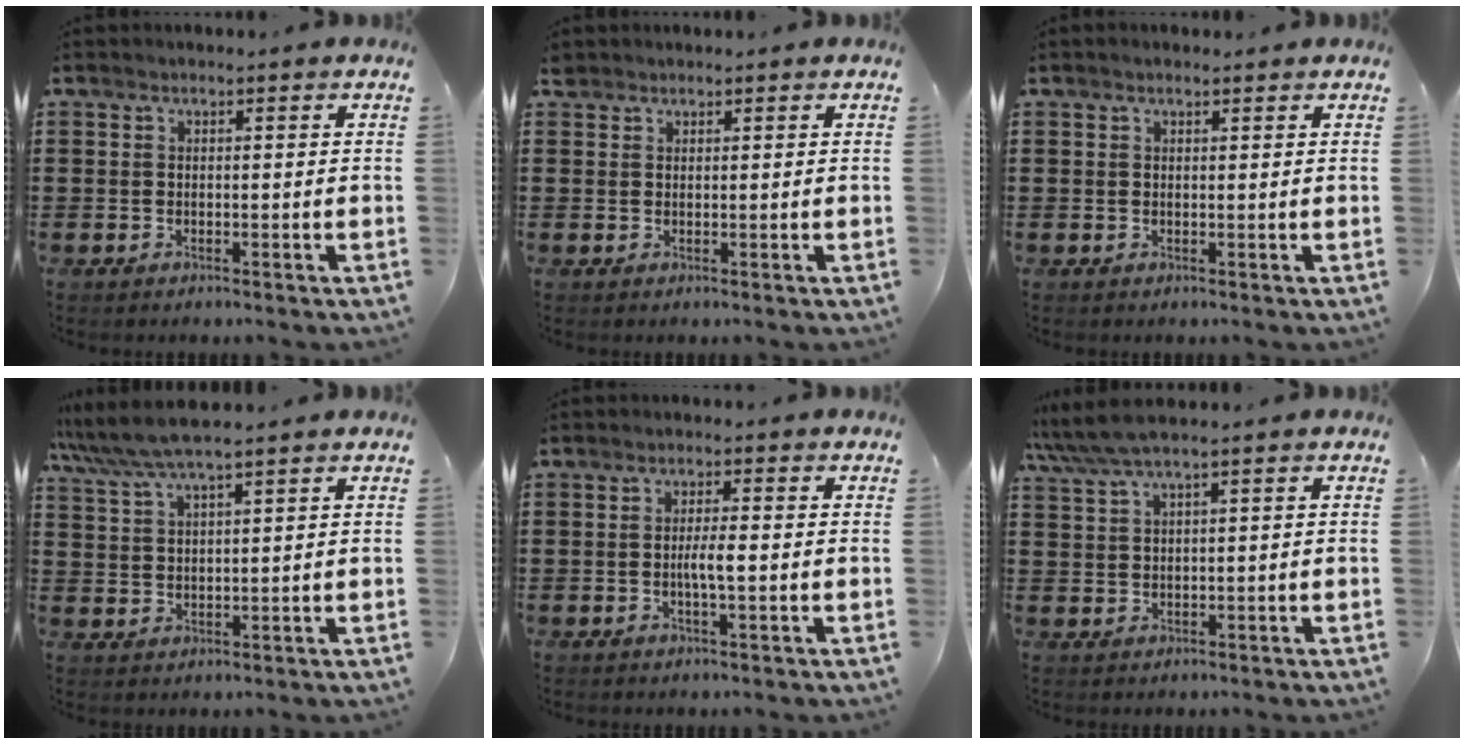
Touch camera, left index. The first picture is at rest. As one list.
[{"total": 1.2, "force": [1.0, 0.6, 0.2], "torque": [-0.008, 0.003, 0.020]}, {"total": 0.7, "force": [0.5, 0.1, 0.4], "torque": [-0.009, 0.001, 0.009]}, {"total": 5.5, "force": [4.5, 0.3, 3.1], "torque": [-0.072, -0.011, 0.080]}, {"total": 3.0, "force": [-0.4, 0.4, 3.0], "torque": [-0.061, -0.004, -0.009]}, {"total": 3.3, "force": [2.1, 0.0, 2.5], "torque": [-0.061, -0.004, 0.034]}]